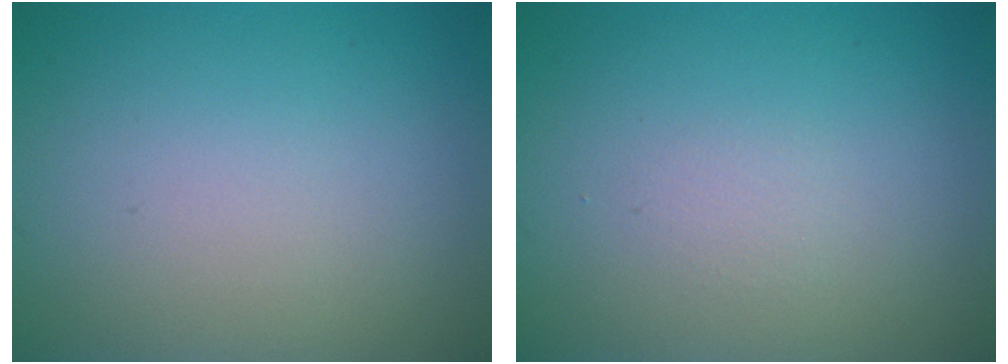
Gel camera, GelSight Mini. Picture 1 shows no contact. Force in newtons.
{"total": 0.6, "press": 0.6, "slide": 0.0}